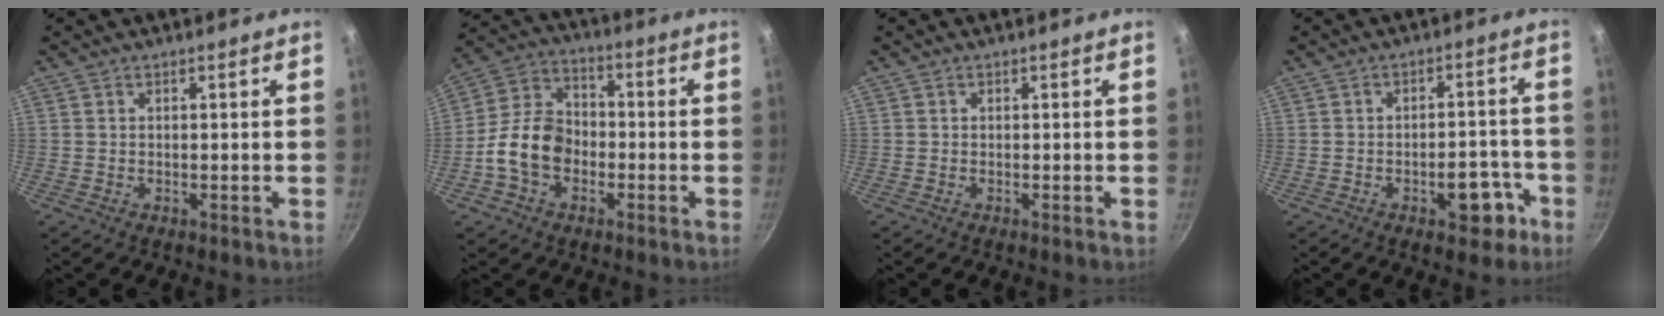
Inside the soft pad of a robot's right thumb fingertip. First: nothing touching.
{"total": 11.7, "force": [-3.2, 8.5, 7.3], "torque": [-0.106, 0.038, -0.074]}
{"total": 0.0}
{"total": 7.7, "force": [-3.6, 4.0, 5.5], "torque": [-0.043, 0.031, -0.040]}